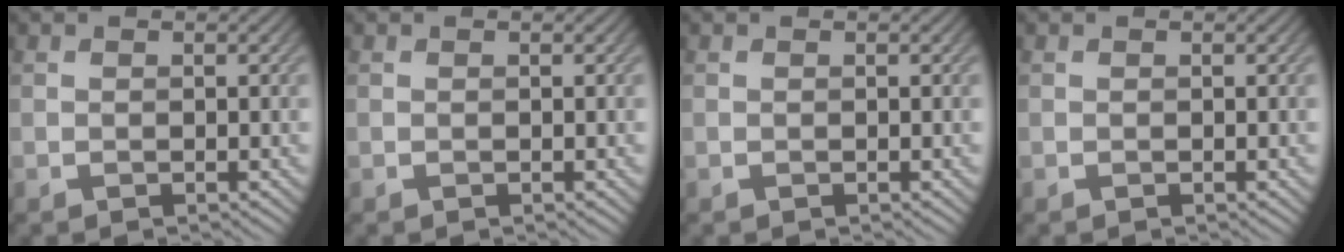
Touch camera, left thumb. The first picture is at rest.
{"total": 0.0}
{"total": 0.0}
{"total": 0.0}